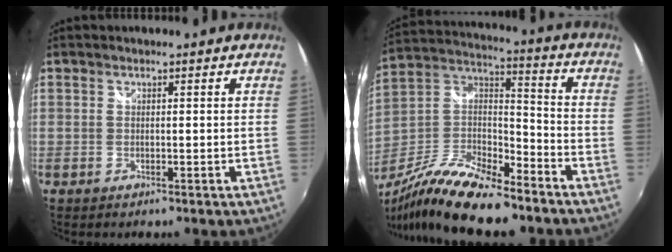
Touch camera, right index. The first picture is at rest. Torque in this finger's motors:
{"motor_torque": [1.09, -1.05, 0.33, 0.06]}